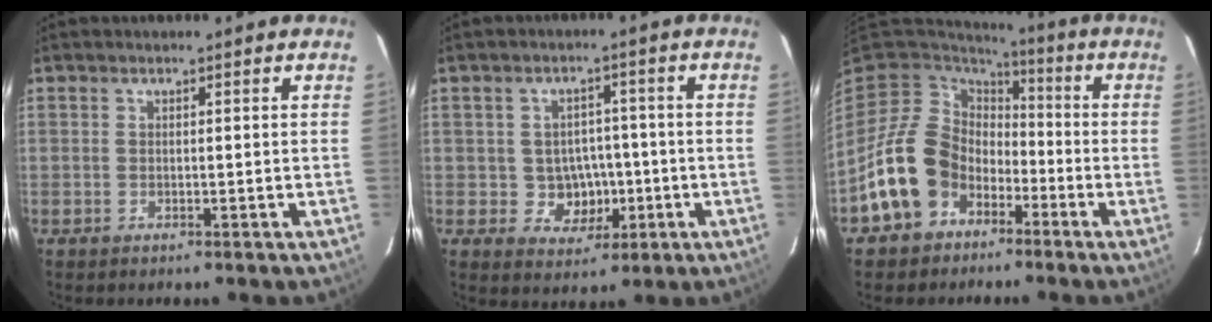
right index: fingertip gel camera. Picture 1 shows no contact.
{"total": 6.3, "force": [-1.2, 5.8, 2.2], "torque": [-0.051, 0.016, 0.000]}
{"total": 14.4, "force": [-6.2, 12.1, 4.8], "torque": [-0.126, 0.019, -0.093]}